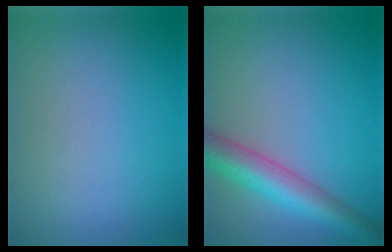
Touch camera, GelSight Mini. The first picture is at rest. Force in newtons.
{"total": 5.3, "press": 5.3, "slide": 0.2}